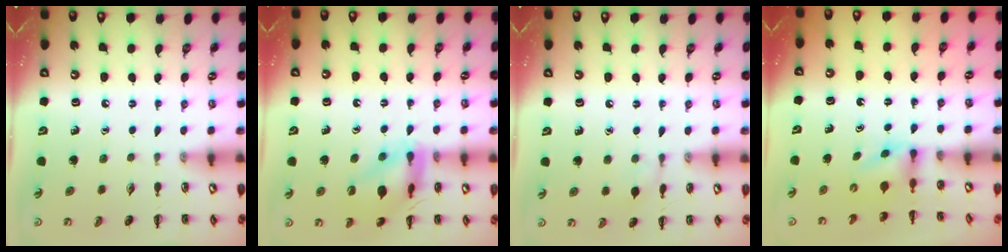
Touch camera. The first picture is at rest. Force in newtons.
{"total": 14.9, "press": 14.8, "slide": 1.6}
{"total": 5.3, "press": 5.0, "slide": 1.8}
{"total": 3.7, "press": 3.5, "slide": 1.3}